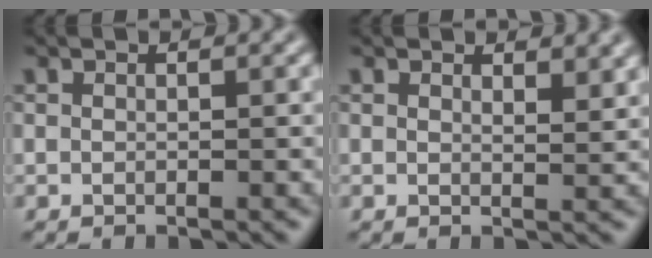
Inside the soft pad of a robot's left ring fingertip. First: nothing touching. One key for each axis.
{"total": 1.9, "fx": 1.4, "fy": 0.6, "fz": 1.2, "tx": -0.016, "ty": -0.004, "tz": 0.025}